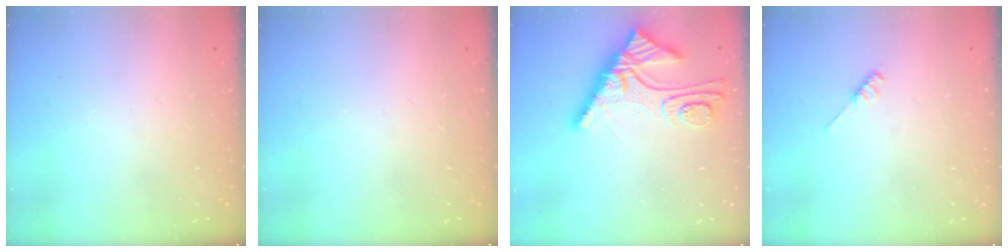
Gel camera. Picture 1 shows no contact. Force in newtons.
{"total": 0.0}
{"total": 11.9, "press": 11.9, "slide": 1.0}
{"total": 2.6, "press": 2.5, "slide": 0.4}